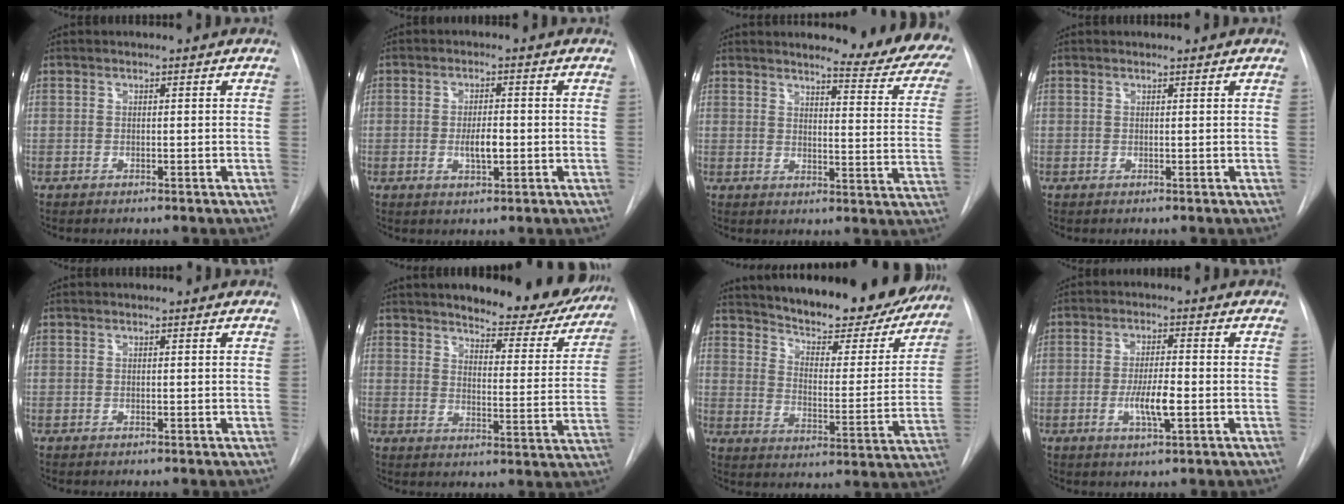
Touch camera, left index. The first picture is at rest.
{"total": 3.6, "force": [-0.6, 1.2, 3.3], "torque": [-0.059, -0.001, -0.007]}
{"total": 17.3, "force": [16.1, 1.5, 6.1], "torque": [-0.062, -0.107, 0.165]}
{"total": 1.0, "force": [1.0, 0.0, 0.2], "torque": [-0.010, 0.006, 0.015]}
{"total": 0.0}
{"total": 16.3, "force": [14.5, 4.2, 6.1], "torque": [-0.061, -0.036, 0.174]}
{"total": 25.0, "force": [22.1, 6.1, 10.1], "torque": [-0.159, -0.038, 0.289]}
{"total": 5.4, "force": [-1.4, 0.9, 5.1], "torque": [-0.099, -0.006, -0.023]}